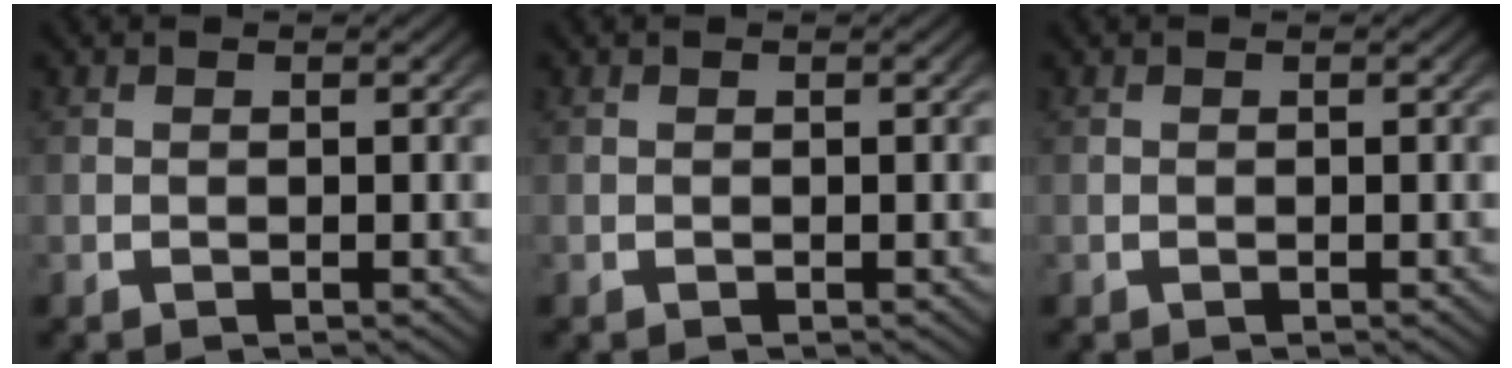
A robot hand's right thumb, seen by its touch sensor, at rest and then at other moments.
{"total": 0.0}
{"total": 0.0}